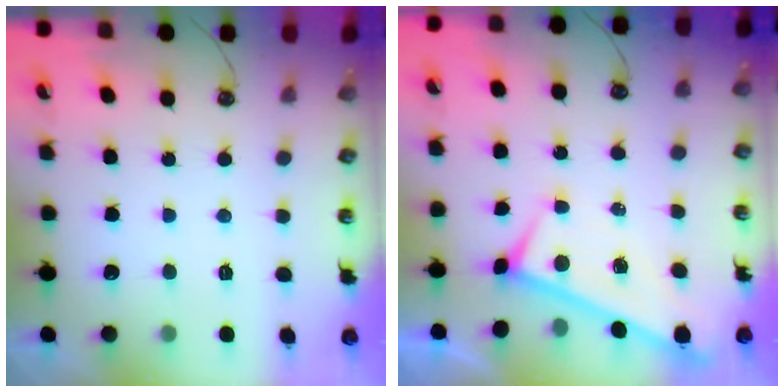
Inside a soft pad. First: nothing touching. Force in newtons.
{"total": 0.0}